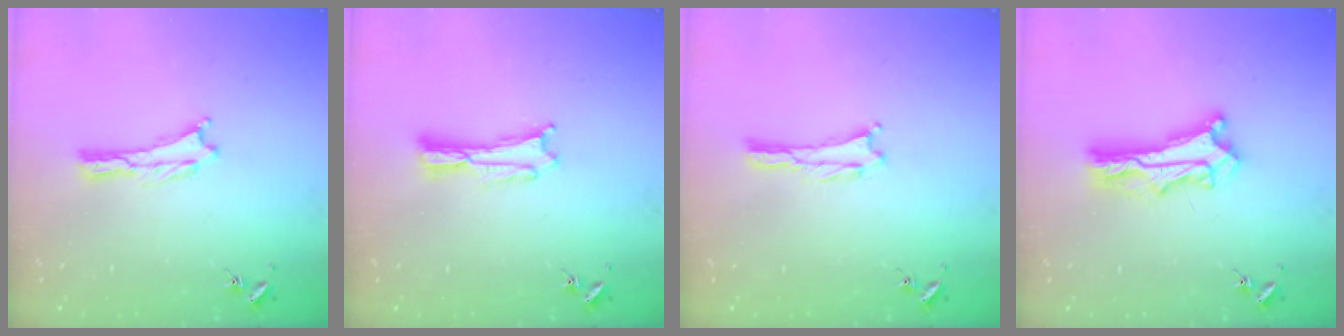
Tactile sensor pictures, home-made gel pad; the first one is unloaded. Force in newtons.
{"total": 0.6, "press": 0.6, "slide": 0.2}
{"total": 0.0}
{"total": 7.4, "press": 7.3, "slide": 0.6}